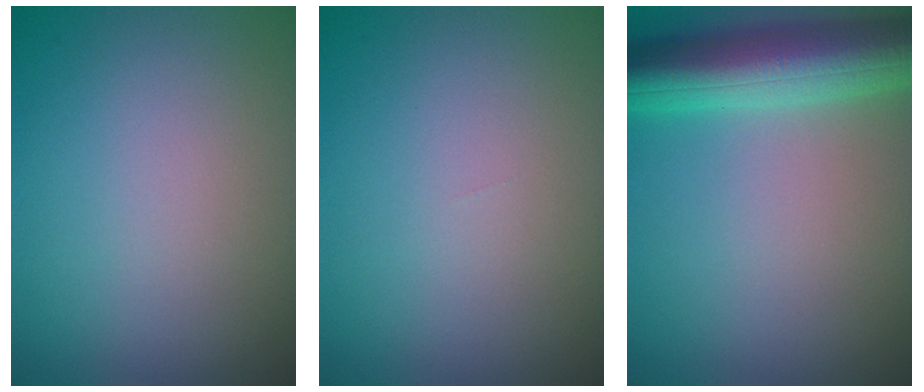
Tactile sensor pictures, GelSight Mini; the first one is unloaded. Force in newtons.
{"total": 0.0}
{"total": 8.2, "press": 8.2, "slide": 0.4}